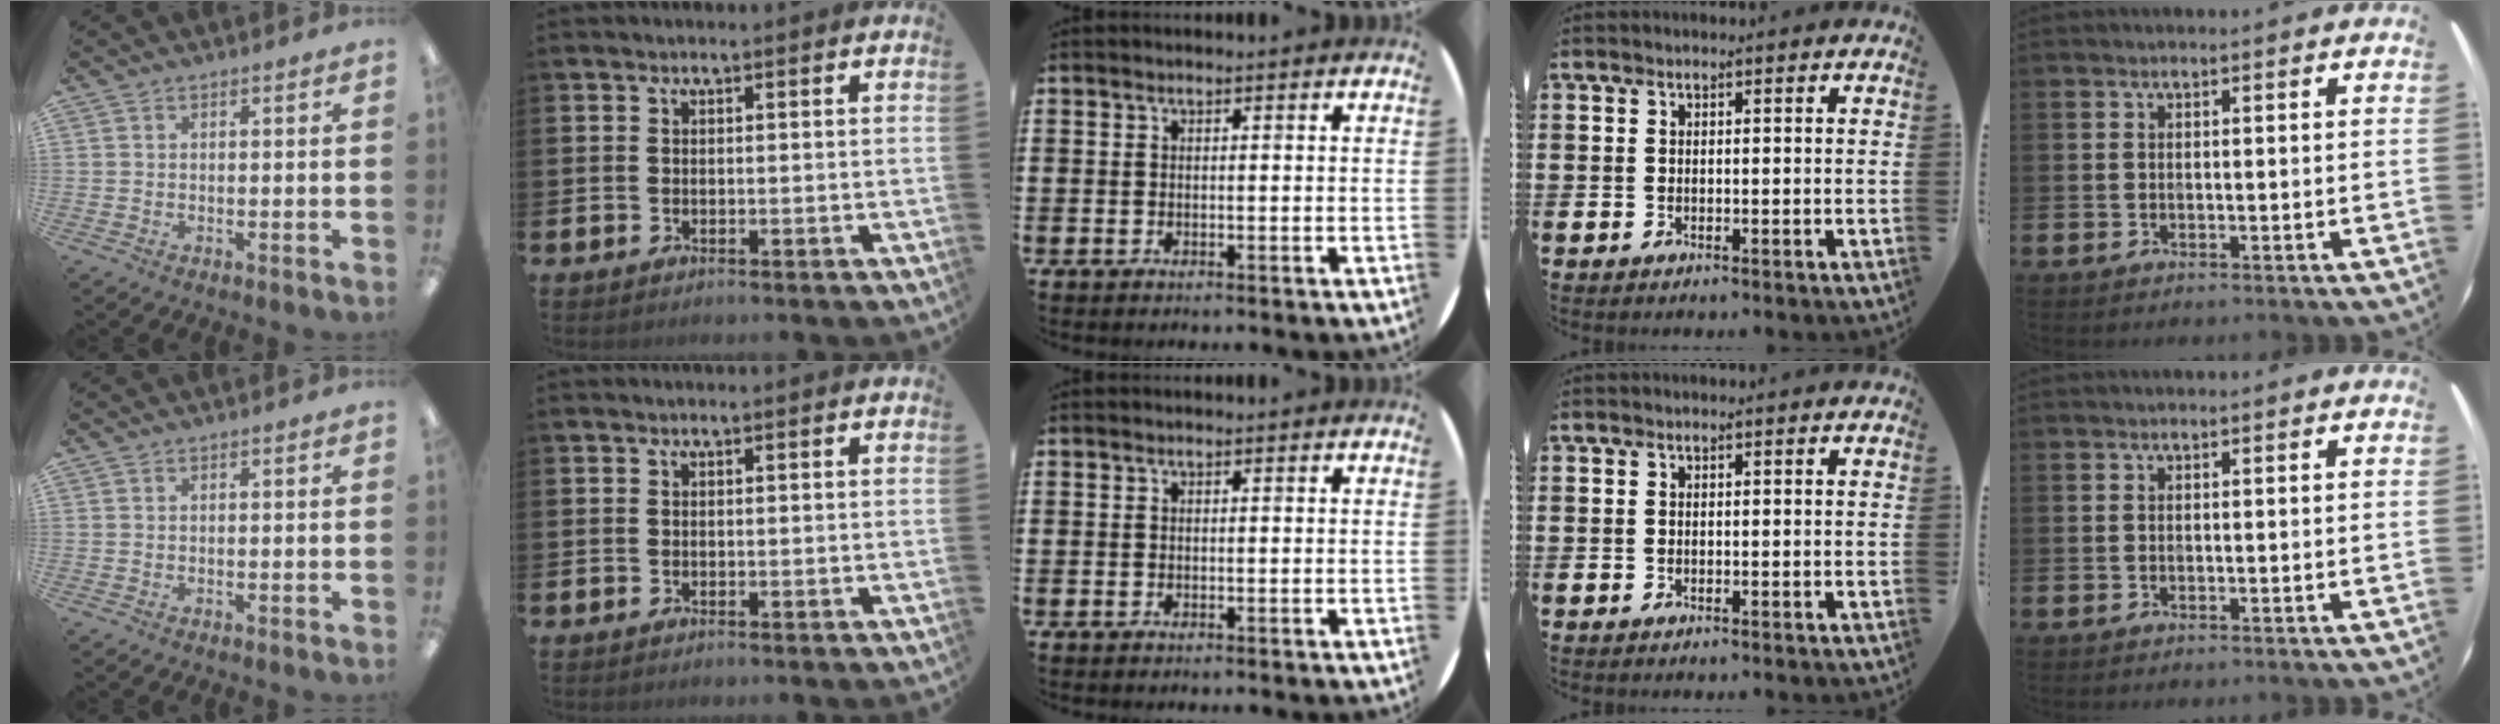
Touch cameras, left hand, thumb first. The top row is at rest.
{}